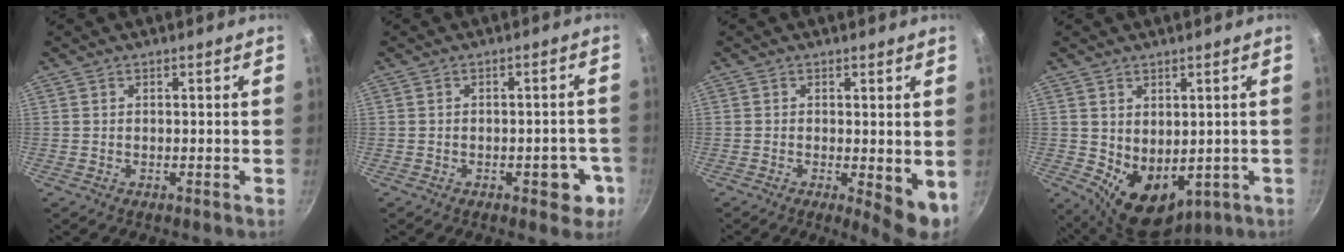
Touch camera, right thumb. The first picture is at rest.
{"total": 5.5, "force": [-2.3, 2.9, 4.1], "torque": [-0.023, 0.020, -0.025]}
{"total": 6.0, "force": [-0.5, 2.0, 5.6], "torque": [-0.072, -0.011, -0.003]}
{"total": 9.5, "force": [0.0, 6.6, 6.8], "torque": [-0.077, -0.022, 0.027]}